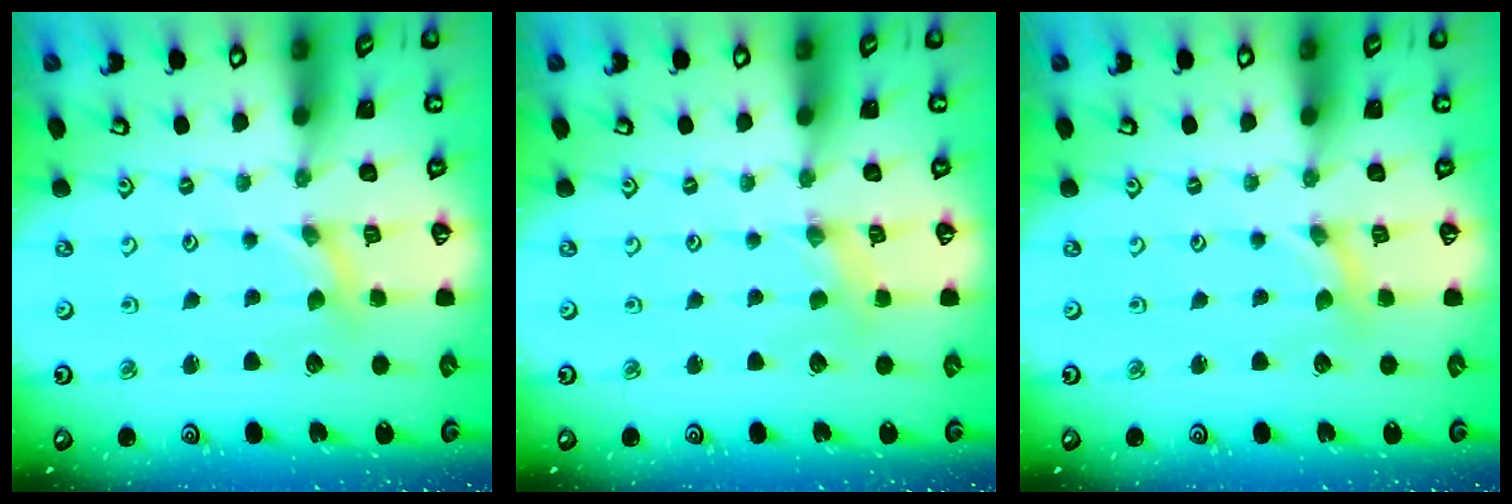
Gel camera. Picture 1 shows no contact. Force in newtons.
{"total": 1.3, "press": 1.2, "slide": 0.3}
{"total": 0.0}